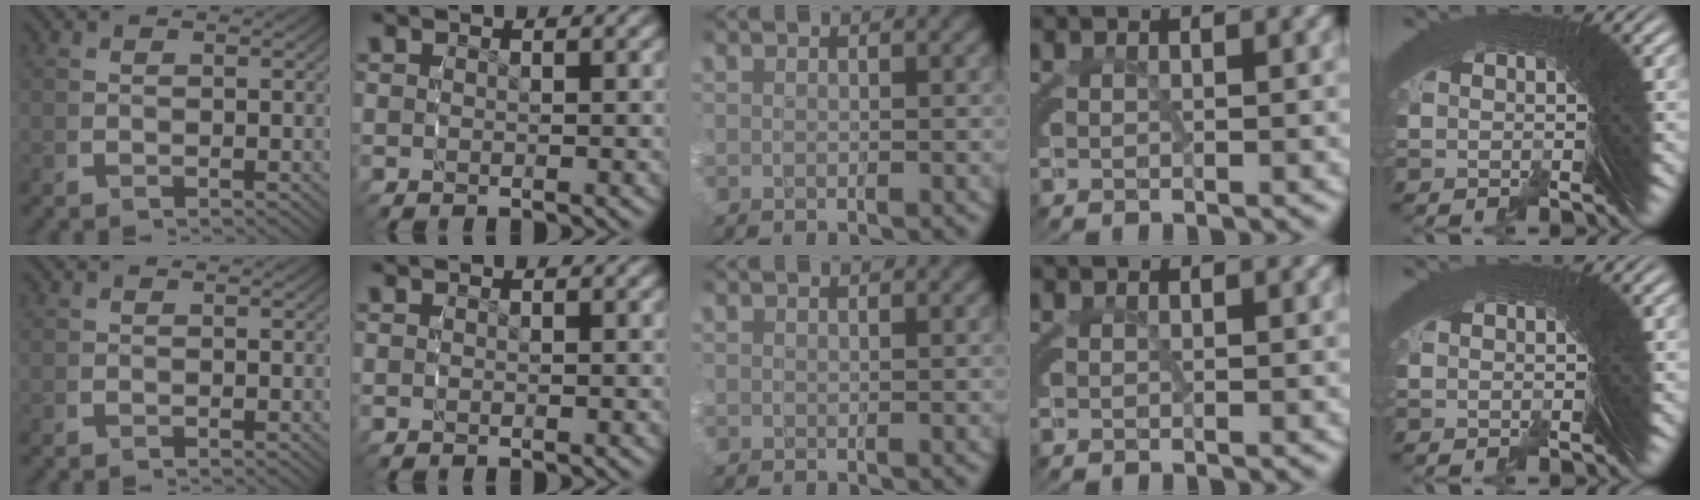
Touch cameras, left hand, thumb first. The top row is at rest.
{"thumb": {"total": 0.6, "force": [0.1, -0.3, -0.5], "torque": [0.019, 0.005, -0.002]}}